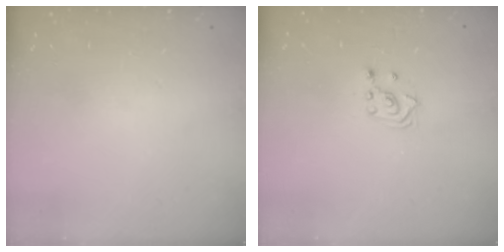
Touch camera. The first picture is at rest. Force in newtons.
{"total": 2.5, "press": 2.3, "slide": 1.0}